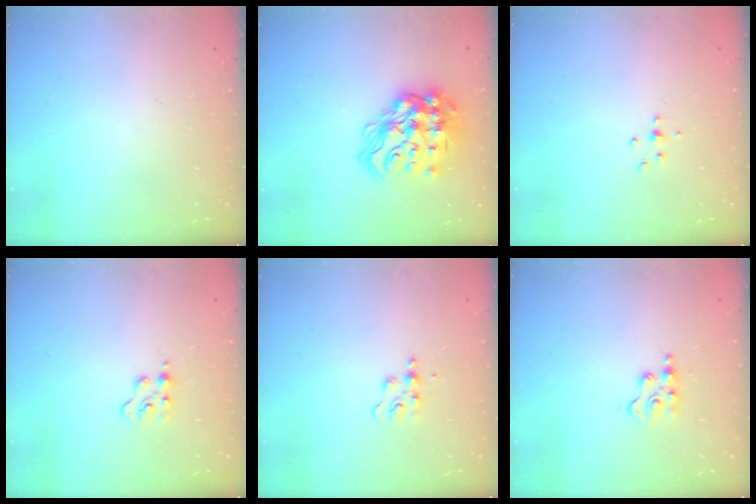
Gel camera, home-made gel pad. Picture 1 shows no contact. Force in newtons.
{"total": 21.4, "press": 21.3, "slide": 1.7}
{"total": 4.0, "press": 3.8, "slide": 1.1}
{"total": 2.4, "press": 2.4, "slide": 0.3}
{"total": 6.1, "press": 6.1, "slide": 0.6}
{"total": 3.9, "press": 3.8, "slide": 0.5}